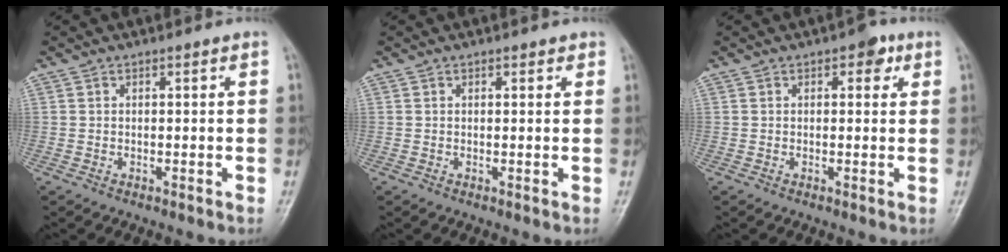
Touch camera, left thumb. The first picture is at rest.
{"total": 1.0, "force": [0.7, 0.6, 0.4], "torque": [0.004, -0.003, 0.003]}
{"total": 3.2, "force": [1.4, 1.9, 2.2], "torque": [-0.007, 0.001, 0.011]}